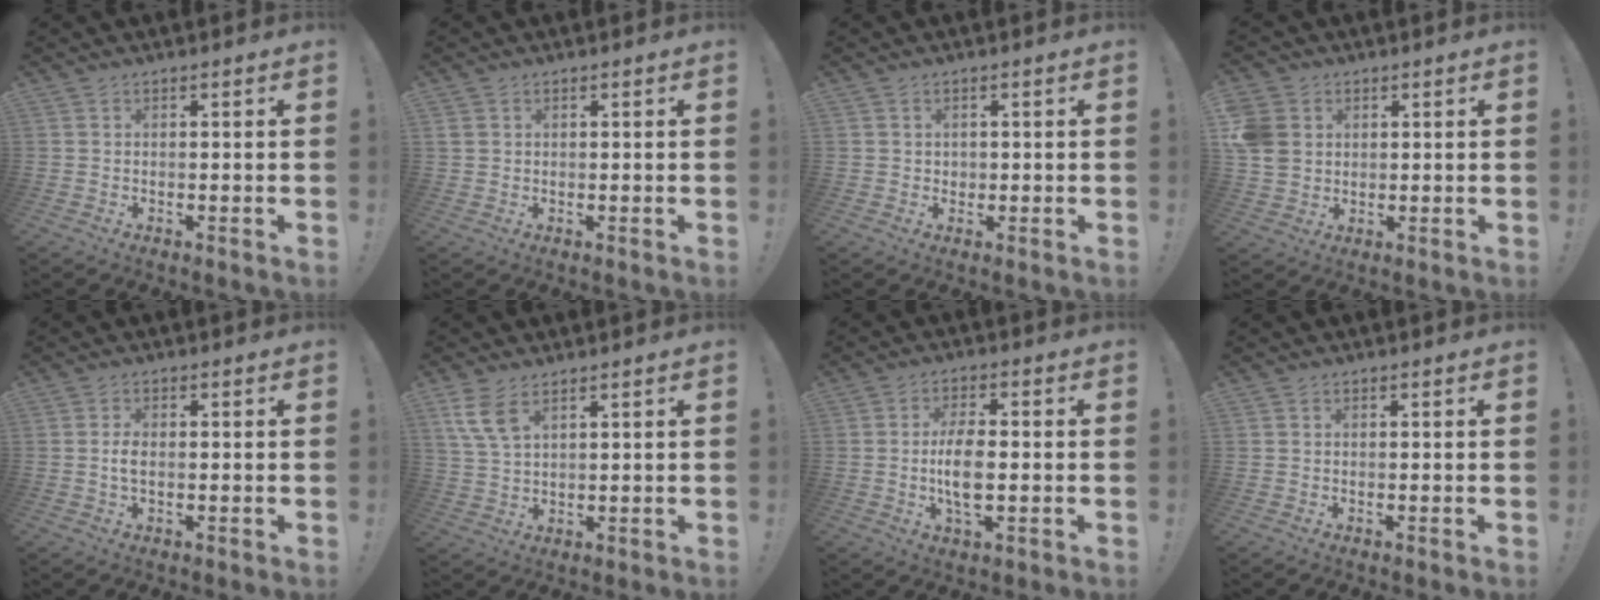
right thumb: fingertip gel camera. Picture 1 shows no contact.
{"total": 1.6, "force": [0.7, 1.3, 0.5], "torque": [-0.010, 0.002, 0.015]}
{"total": 1.6, "force": [0.4, 1.5, 0.3], "torque": [-0.004, 0.001, 0.008]}
{"total": 8.4, "force": [2.1, 7.2, 3.8], "torque": [-0.089, -0.007, 0.043]}
{"total": 2.7, "force": [-0.4, 1.4, 2.3], "torque": [-0.042, -0.001, -0.010]}
{"total": 7.5, "force": [4.3, 3.4, 5.1], "torque": [-0.102, -0.014, 0.082]}
{"total": 8.8, "force": [-0.9, 3.7, 7.9], "torque": [-0.154, -0.009, -0.023]}
{"total": 0.0}